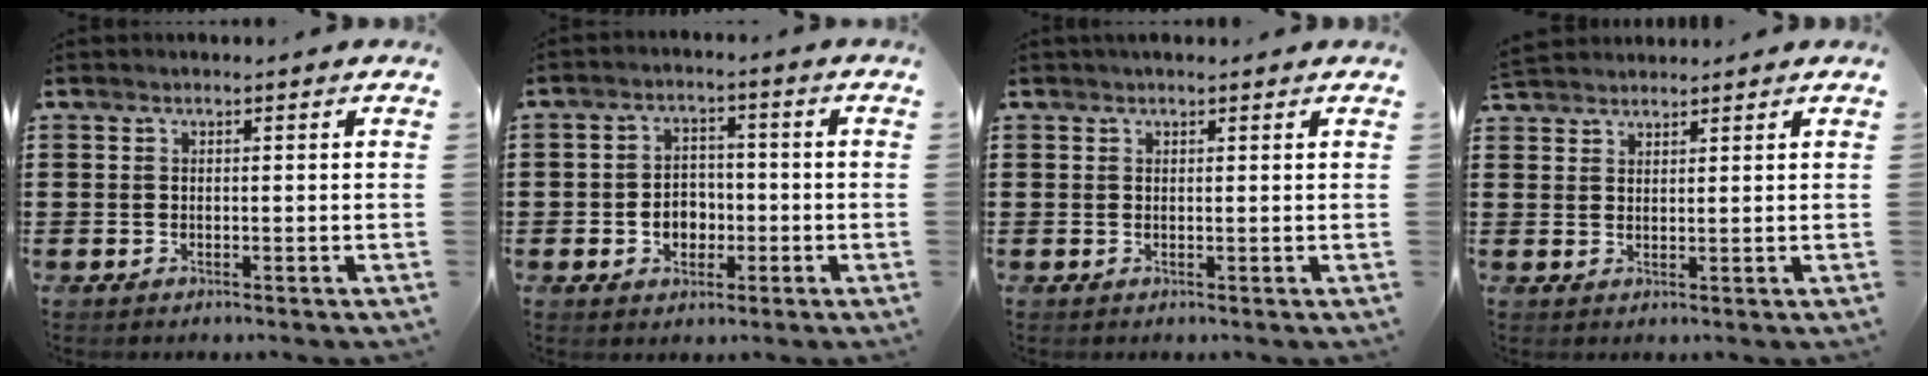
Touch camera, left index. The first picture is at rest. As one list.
[{"total": 4.3, "force": [-1.3, 3.3, 2.3], "torque": [-0.043, 0.004, -0.029]}, {"total": 0.6, "force": [0.5, 0.2, 0.3], "torque": [-0.007, 0.002, 0.009]}, {"total": 2.2, "force": [2.1, 0.3, -0.2], "torque": [-0.002, 0.002, 0.043]}]